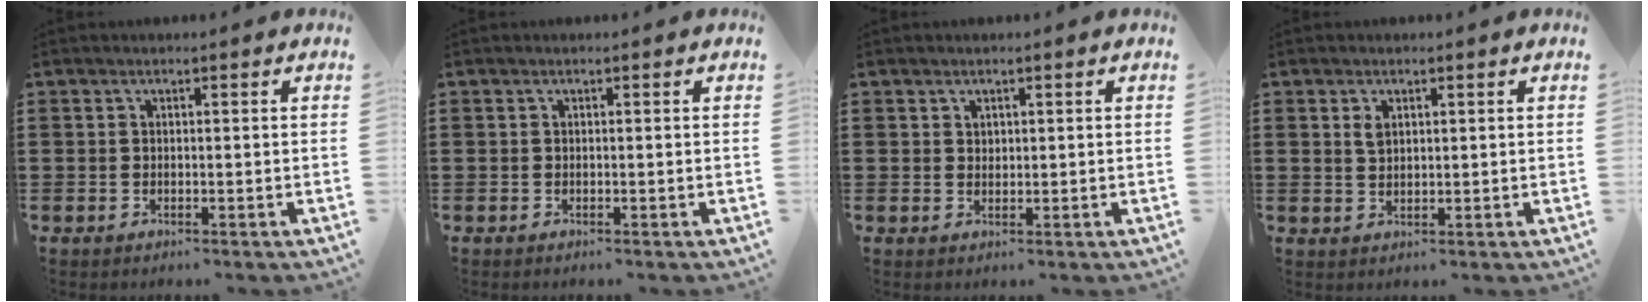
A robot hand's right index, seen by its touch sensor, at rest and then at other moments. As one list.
[{"total": 0.0}, {"total": 1.1, "force": [0.8, 0.7, 0.1], "torque": [-0.004, 0.002, 0.017]}, {"total": 1.8, "force": [0.9, 1.0, 1.3], "torque": [-0.029, 0.004, 0.015]}]